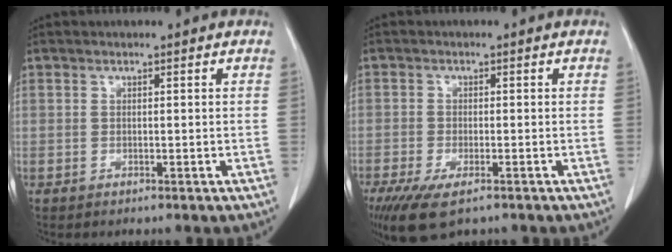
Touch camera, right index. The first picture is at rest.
{"total": 7.8, "force": [-5.1, 2.6, 5.3], "torque": [-0.094, -0.019, -0.083]}